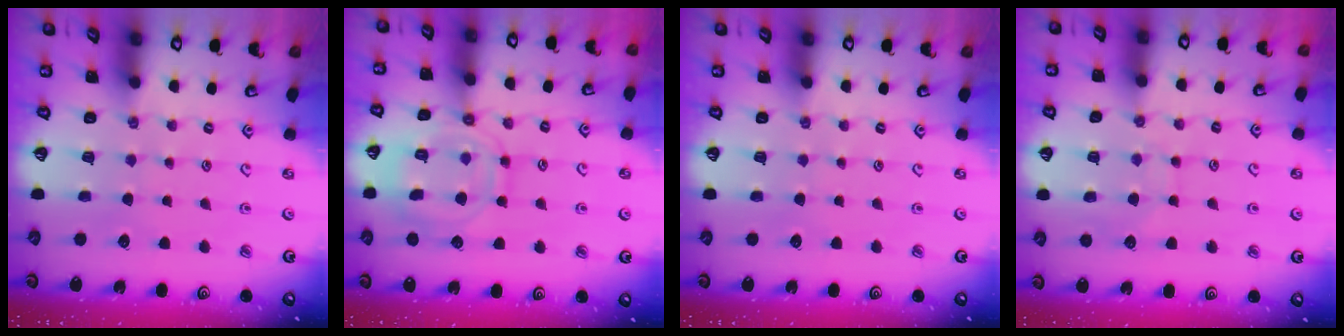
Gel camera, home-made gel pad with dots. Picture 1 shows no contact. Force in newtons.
{"total": 11.6, "press": 11.5, "slide": 0.9}
{"total": 0.0}
{"total": 7.7, "press": 7.6, "slide": 0.6}